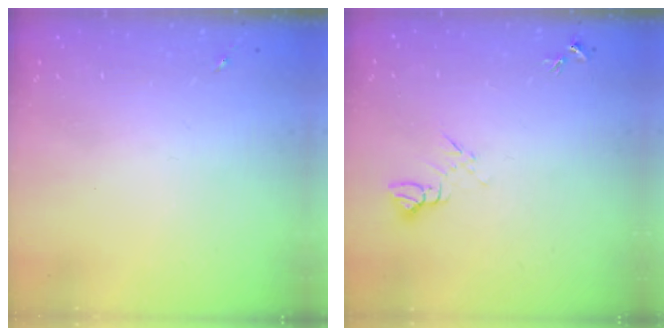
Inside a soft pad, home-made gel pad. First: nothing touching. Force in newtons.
{"total": 5.8, "press": 5.7, "slide": 0.7}